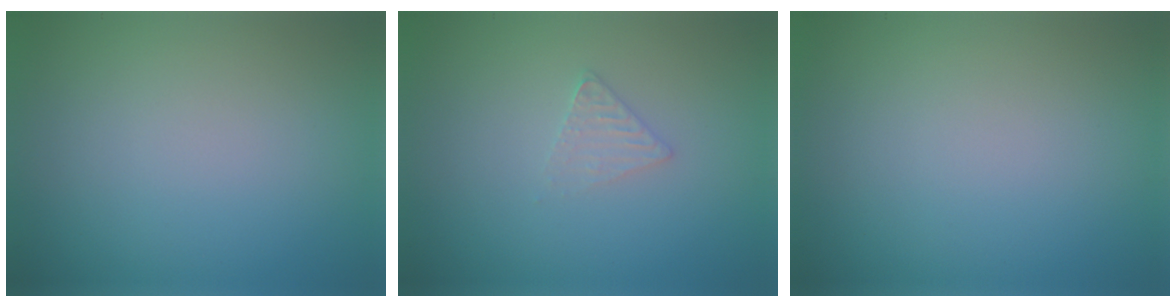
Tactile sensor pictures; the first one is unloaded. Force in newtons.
{"total": 1.4, "press": 1.3, "slide": 0.2}
{"total": 0.0}